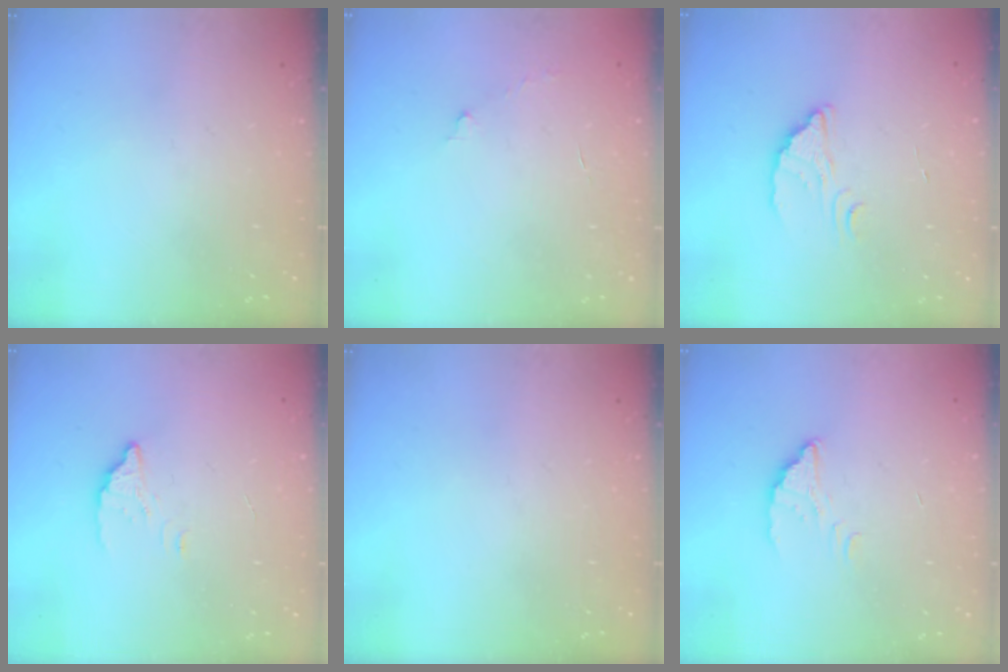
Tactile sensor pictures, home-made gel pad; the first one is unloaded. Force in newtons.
{"total": 4.1, "press": 4.1, "slide": 0.2}
{"total": 2.7, "press": 2.7, "slide": 0.2}
{"total": 2.3, "press": 2.3, "slide": 0.2}
{"total": 0.0}
{"total": 2.6, "press": 2.5, "slide": 0.3}